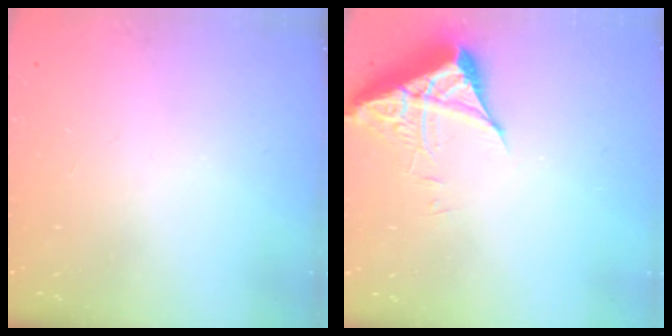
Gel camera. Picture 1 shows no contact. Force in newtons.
{"total": 6.1, "press": 6.1, "slide": 0.7}